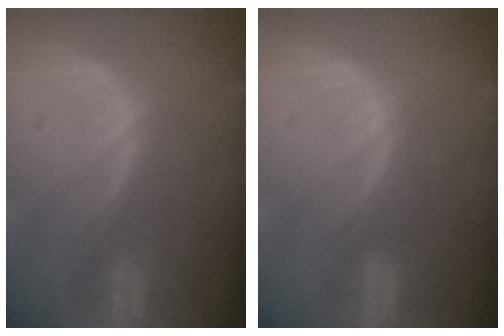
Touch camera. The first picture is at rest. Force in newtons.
{"total": 1.3, "press": 1.2, "slide": 0.4}